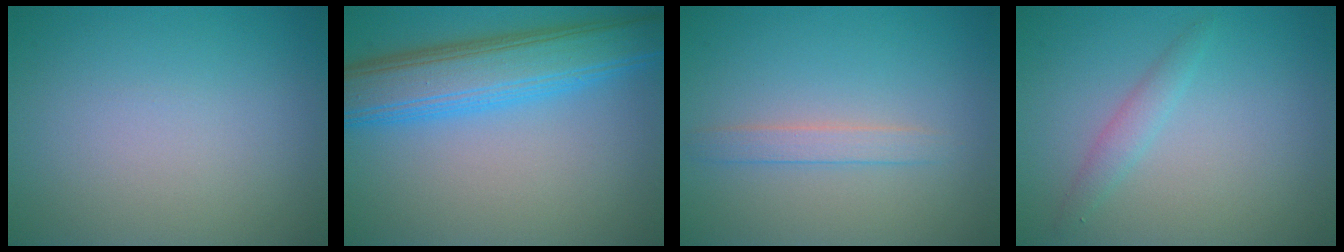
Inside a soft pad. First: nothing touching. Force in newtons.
{"total": 7.8, "press": 7.8, "slide": 0.3}
{"total": 1.6, "press": 1.6, "slide": 0.0}
{"total": 1.6, "press": 1.6, "slide": 0.1}